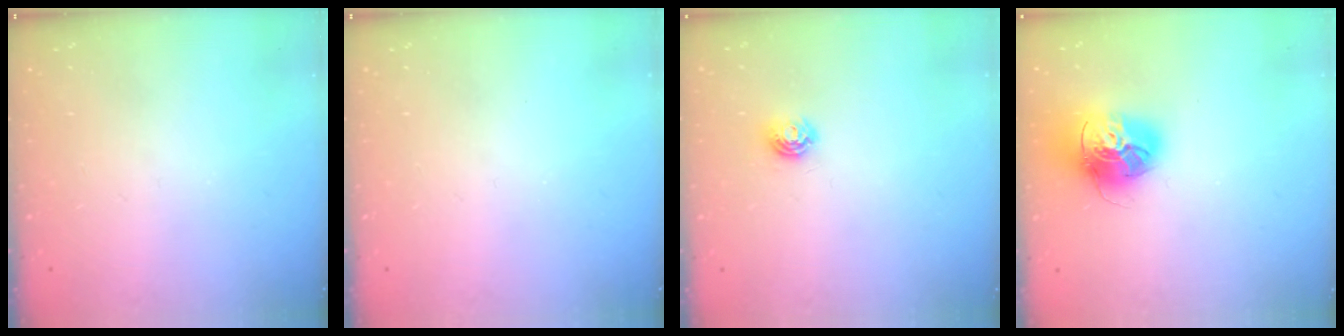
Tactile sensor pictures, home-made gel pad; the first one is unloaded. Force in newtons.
{"total": 0.0}
{"total": 5.0, "press": 5.0, "slide": 0.6}
{"total": 17.1, "press": 17.0, "slide": 1.9}